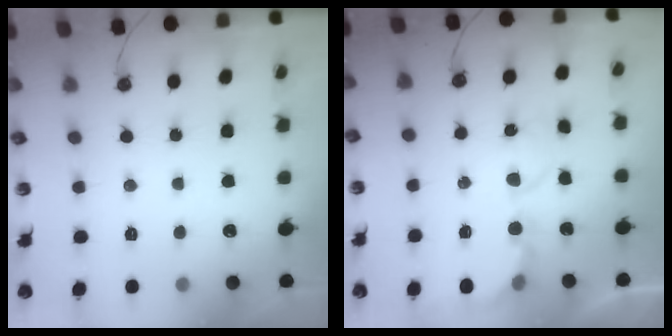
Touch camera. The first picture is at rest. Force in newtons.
{"total": 6.2, "press": 6.2, "slide": 0.7}